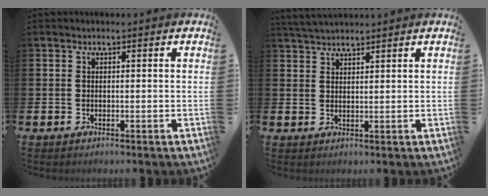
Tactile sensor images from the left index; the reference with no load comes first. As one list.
[{"total": 3.0, "force": [2.9, 0.4, 0.5], "torque": [-0.010, -0.010, 0.053]}]